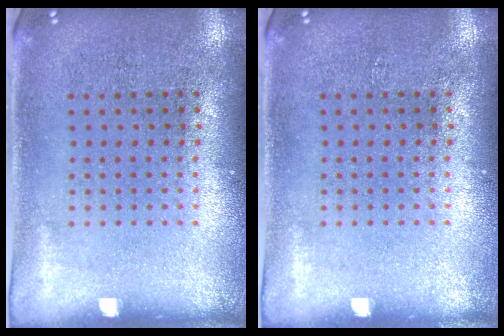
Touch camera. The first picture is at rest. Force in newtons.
{"total": 0.0}